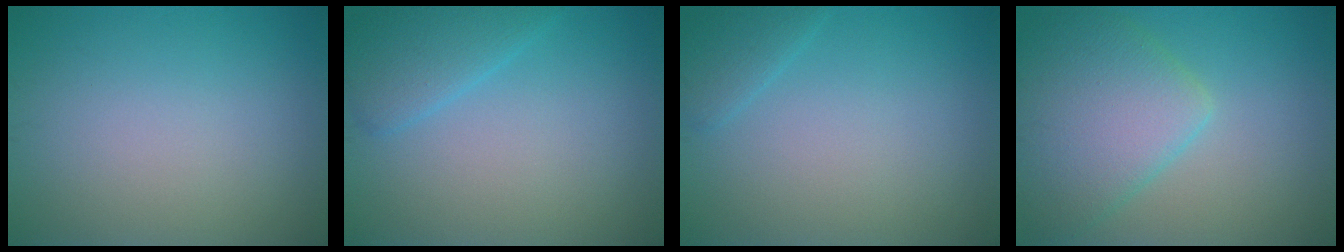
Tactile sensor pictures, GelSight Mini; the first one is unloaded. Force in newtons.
{"total": 2.8, "press": 2.8, "slide": 0.2}
{"total": 1.5, "press": 1.5, "slide": 0.0}
{"total": 6.6, "press": 6.6, "slide": 0.4}